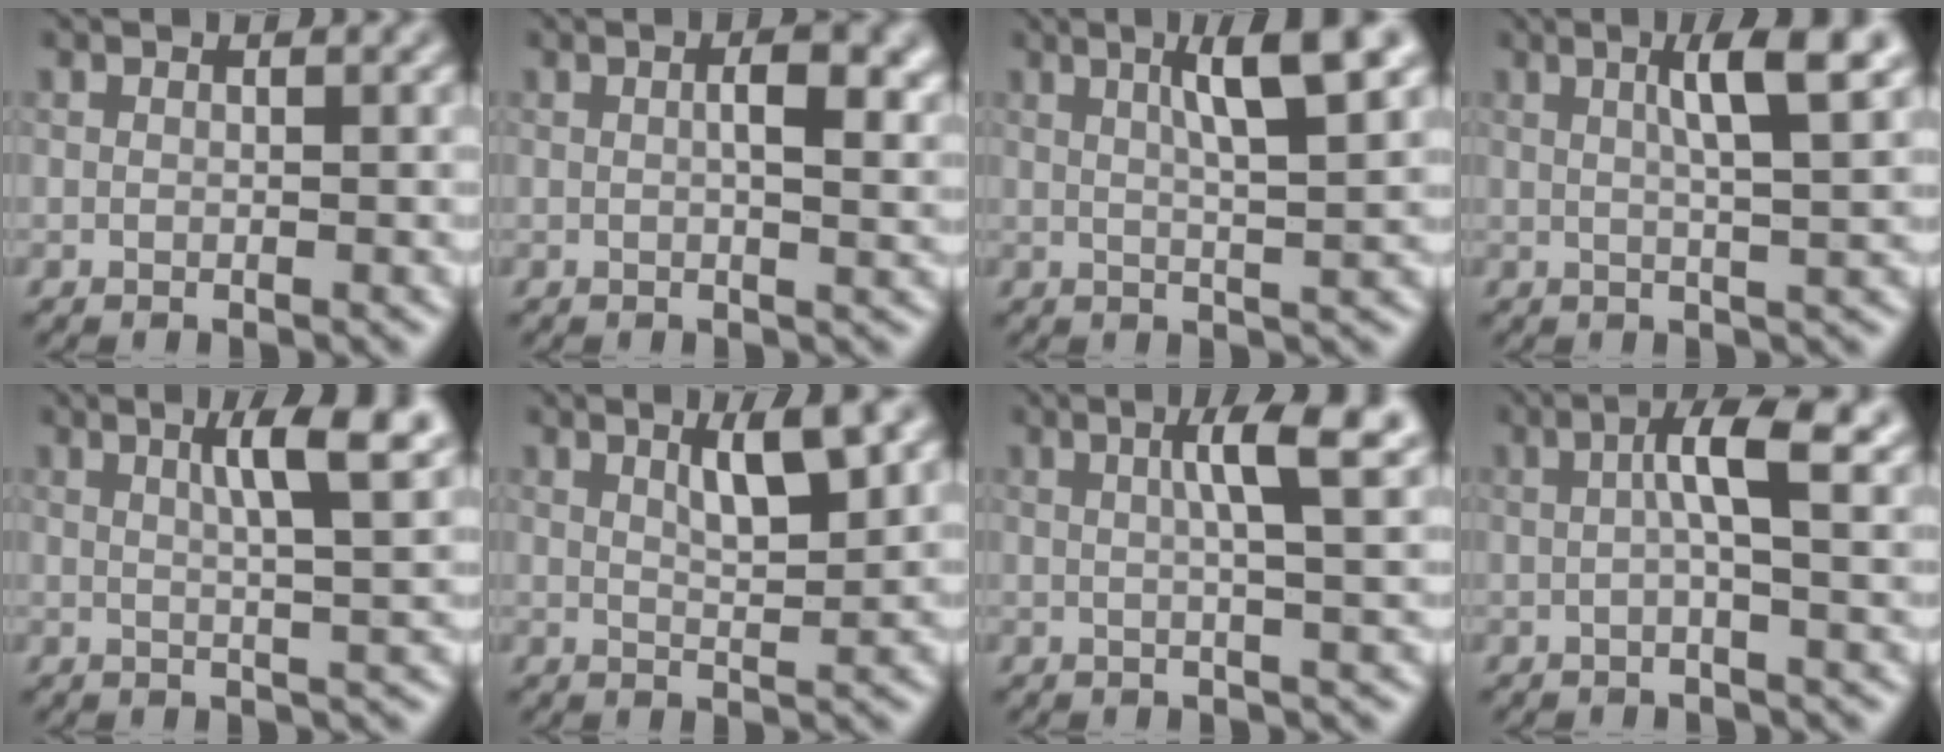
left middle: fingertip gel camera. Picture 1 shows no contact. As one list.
[{"total": 4.4, "force": [0.9, 1.6, 4.1], "torque": [-0.053, 0.007, 0.010]}, {"total": 6.3, "force": [2.4, 1.3, 5.7], "torque": [-0.077, 0.010, 0.034]}, {"total": 5.2, "force": [1.8, 0.9, 4.8], "torque": [-0.071, 0.007, 0.026]}, {"total": 6.3, "force": [2.6, 1.2, 5.6], "torque": [-0.073, 0.006, 0.038]}, {"total": 4.1, "force": [2.0, 0.8, 3.5], "torque": [-0.059, 0.002, 0.033]}, {"total": 5.7, "force": [1.7, 1.1, 5.4], "torque": [-0.072, 0.012, 0.022]}, {"total": 4.7, "force": [0.8, 0.8, 4.5], "torque": [-0.079, 0.007, 0.011]}]